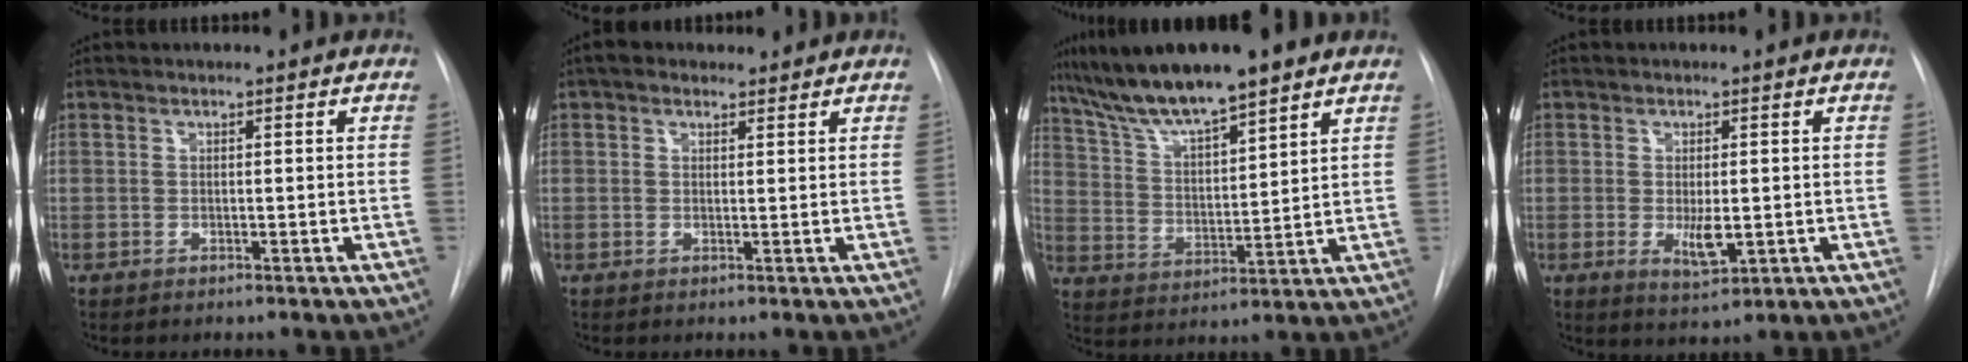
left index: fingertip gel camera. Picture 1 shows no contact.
{"total": 3.6, "force": [2.7, 2.0, 1.3], "torque": [-0.021, 0.025, 0.041]}
{"total": 13.7, "force": [10.8, 2.0, 8.2], "torque": [-0.148, 0.011, 0.195]}
{"total": 4.3, "force": [-0.5, 1.6, 3.9], "torque": [-0.068, -0.010, 0.000]}